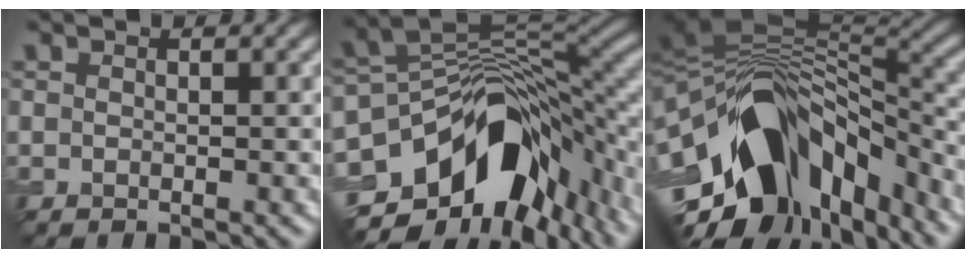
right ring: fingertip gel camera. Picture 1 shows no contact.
{"total": 15.4, "force": [-5.2, 9.2, 11.2], "torque": [-0.198, -0.006, -0.077]}
{"total": 16.4, "force": [-5.5, 10.1, 11.7], "torque": [-0.205, -0.029, -0.066]}